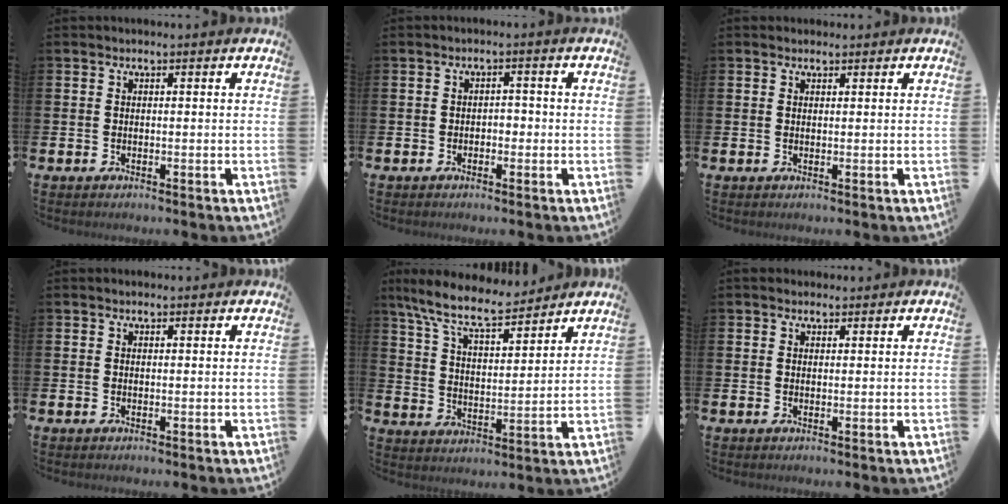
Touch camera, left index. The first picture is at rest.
{"total": 1.3, "force": [-0.7, 0.9, 0.6], "torque": [-0.005, 0.001, -0.018]}
{"total": 1.0, "force": [0.9, 0.4, 0.0], "torque": [0.007, 0.001, 0.015]}
{"total": 0.0}
{"total": 9.6, "force": [8.6, 2.1, 3.8], "torque": [-0.112, -0.041, 0.156]}
{"total": 1.3, "force": [1.1, 0.7, 0.2], "torque": [0.012, 0.002, 0.017]}